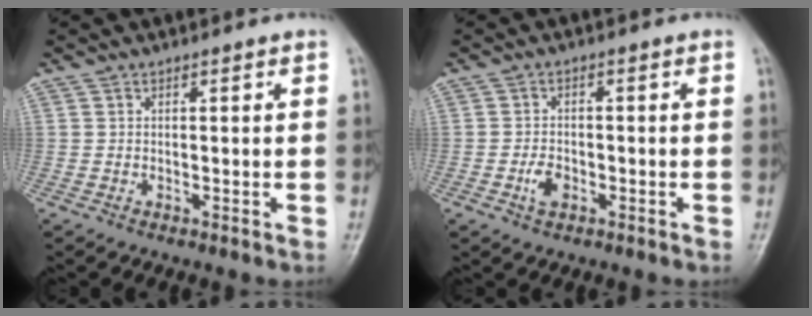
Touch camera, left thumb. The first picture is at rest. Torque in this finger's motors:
{"motor_torque": [-0.39, 0.36, 0.08, -0.05, 0.00]}